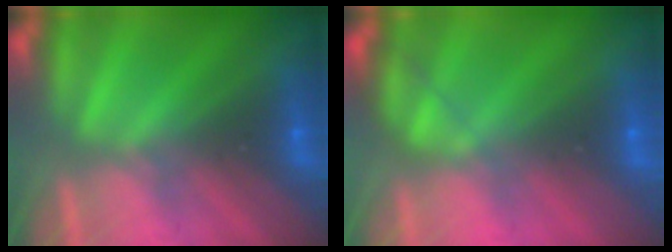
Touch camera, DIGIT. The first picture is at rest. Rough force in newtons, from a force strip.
{"total": 1.7}